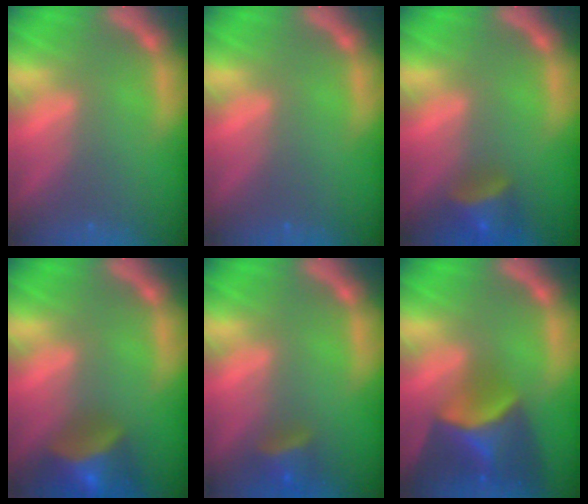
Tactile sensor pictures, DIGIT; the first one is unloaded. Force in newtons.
{"total": 0.0}
{"total": 4.0}
{"total": 6.5}
{"total": 2.9}
{"total": 7.9}